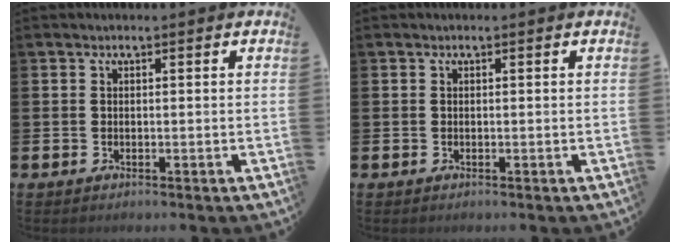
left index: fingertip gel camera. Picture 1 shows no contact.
{"total": 0.0}